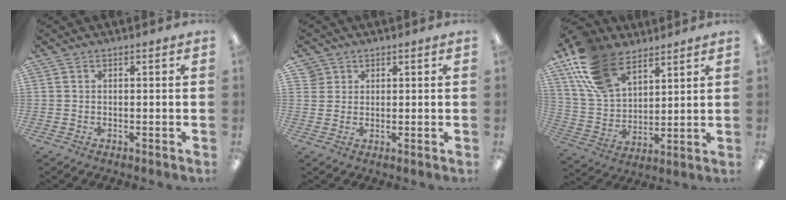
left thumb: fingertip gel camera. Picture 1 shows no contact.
{"total": 2.8, "force": [1.6, 2.3, 0.1], "torque": [-0.002, 0.001, 0.029]}
{"total": 17.6, "force": [11.5, 9.8, 8.9], "torque": [-0.198, -0.038, 0.220]}